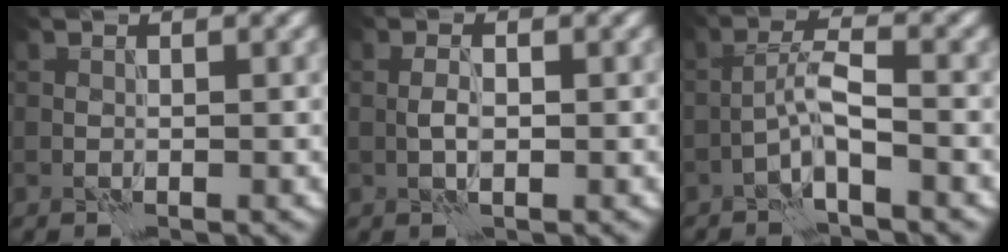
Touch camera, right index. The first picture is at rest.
{"total": 1.6, "force": [-0.2, 0.6, 1.4], "torque": [-0.030, 0.001, -0.005]}
{"total": 3.3, "force": [-1.5, 0.5, 2.9], "torque": [-0.056, 0.013, -0.036]}